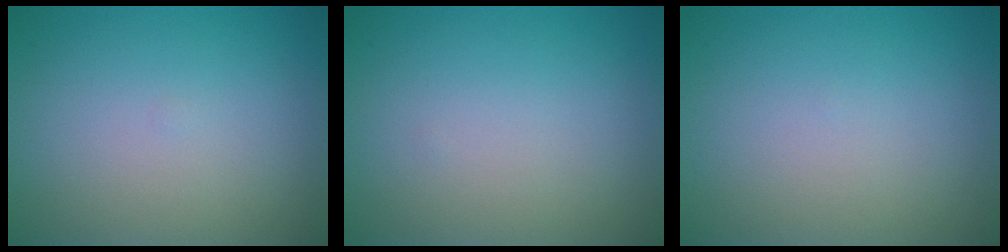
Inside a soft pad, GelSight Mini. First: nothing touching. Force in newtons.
{"total": 0.0}
{"total": 0.0}